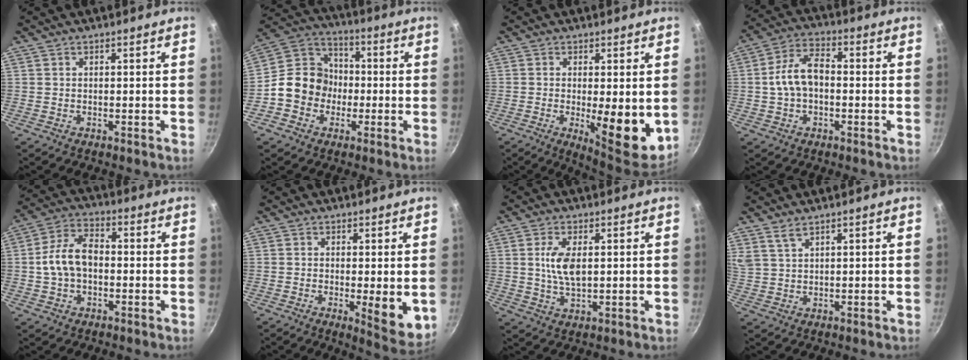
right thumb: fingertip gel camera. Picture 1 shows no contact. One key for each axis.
{"total": 12.2, "fx": -2.6, "fy": 10.8, "fz": 5.2, "tx": -0.047, "ty": 0.040, "tz": -0.066}
{"total": 11.3, "fx": -1.2, "fy": 3.6, "fz": 10.6, "tx": -0.128, "ty": -0.017, "tz": -0.006}
{"total": 9.1, "fx": -0.5, "fy": 5.8, "fz": 7.1, "tx": -0.118, "ty": 0.034, "tz": -0.017}
{"total": 9.9, "fx": -0.5, "fy": 6.6, "fz": 7.4, "tx": -0.124, "ty": 0.032, "tz": -0.018}
{"total": 7.5, "fx": -0.7, "fy": 2.1, "fz": 7.2, "tx": -0.089, "ty": -0.019, "tz": -0.006}
{"total": 6.6, "fx": 1.2, "fy": 3.2, "fz": 5.7, "tx": -0.107, "ty": -0.007, "tz": 0.025}
{"total": 3.6, "fx": 2.8, "fy": 1.3, "fz": 1.9, "tx": -0.038, "ty": -0.007, "tz": 0.063}